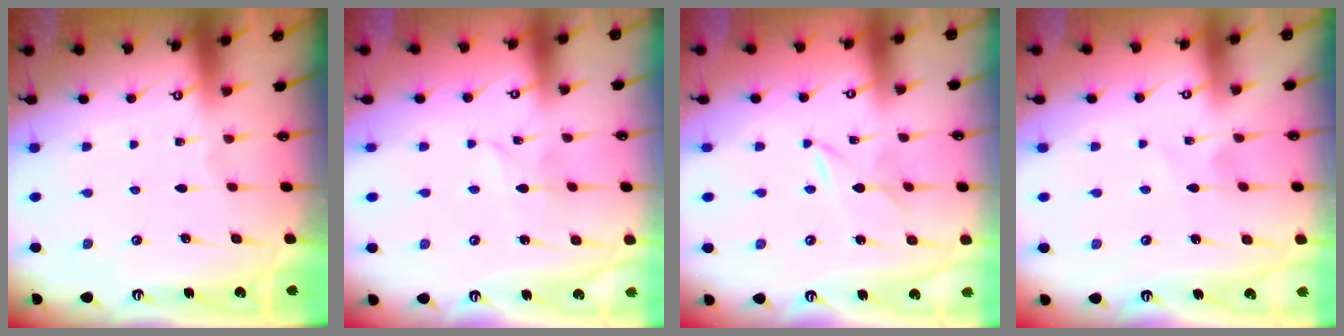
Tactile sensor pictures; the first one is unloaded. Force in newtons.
{"total": 2.7, "press": 2.7, "slide": 0.3}
{"total": 3.3, "press": 3.3, "slide": 0.4}
{"total": 2.5, "press": 2.5, "slide": 0.3}